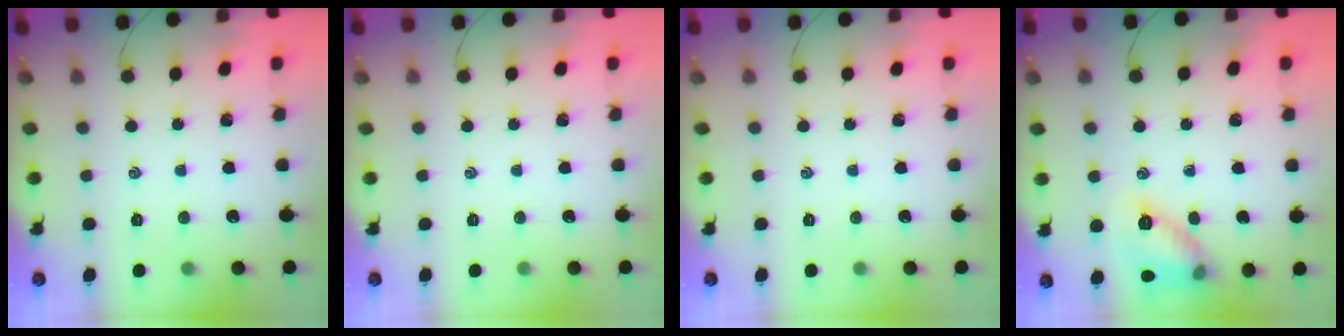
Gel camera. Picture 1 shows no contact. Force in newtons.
{"total": 0.0}
{"total": 0.0}
{"total": 12.0, "press": 12.0, "slide": 0.4}